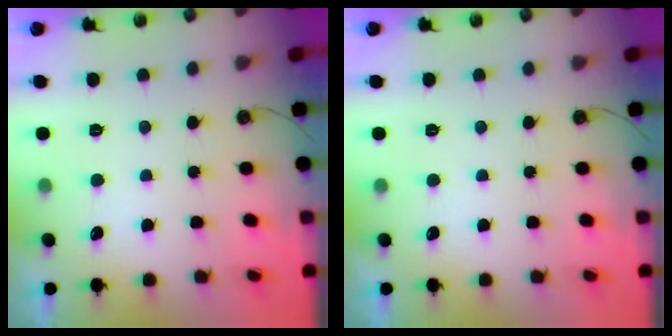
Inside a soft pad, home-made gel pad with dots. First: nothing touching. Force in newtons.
{"total": 0.0}